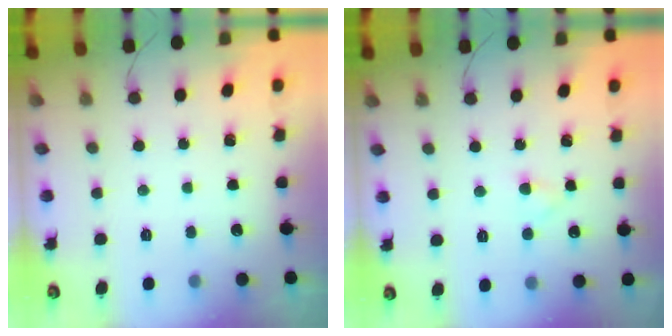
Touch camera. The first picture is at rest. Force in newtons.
{"total": 1.9, "press": 1.7, "slide": 1.0}